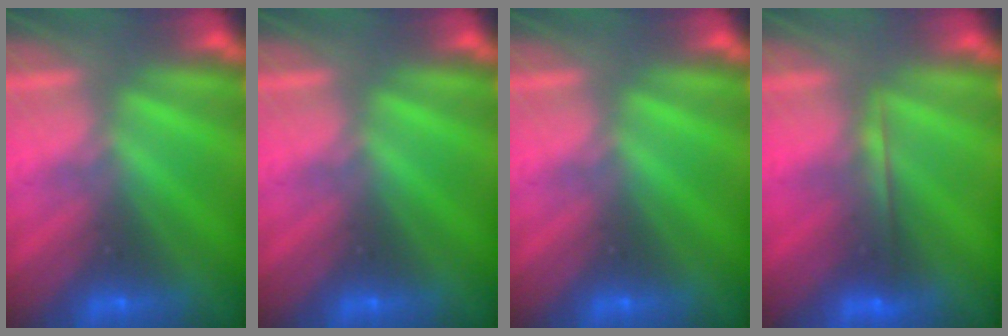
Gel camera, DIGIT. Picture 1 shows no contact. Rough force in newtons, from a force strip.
{"total": 0.0}
{"total": 0.0}
{"total": 2.0}